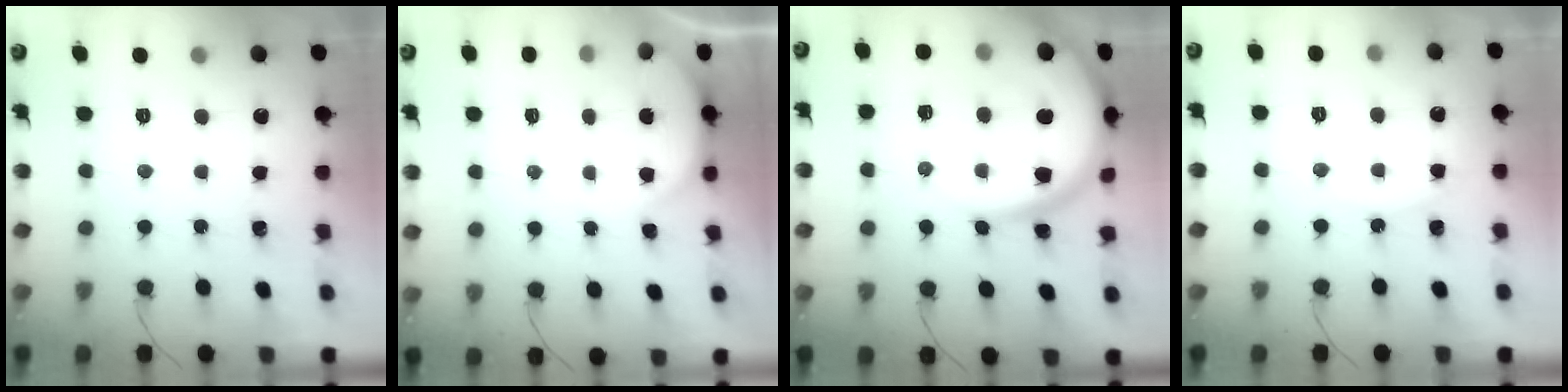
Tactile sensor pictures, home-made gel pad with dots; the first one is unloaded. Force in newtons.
{"total": 2.3, "press": 2.2, "slide": 0.6}
{"total": 15.2, "press": 15.1, "slide": 1.8}
{"total": 6.1, "press": 6.1, "slide": 0.4}